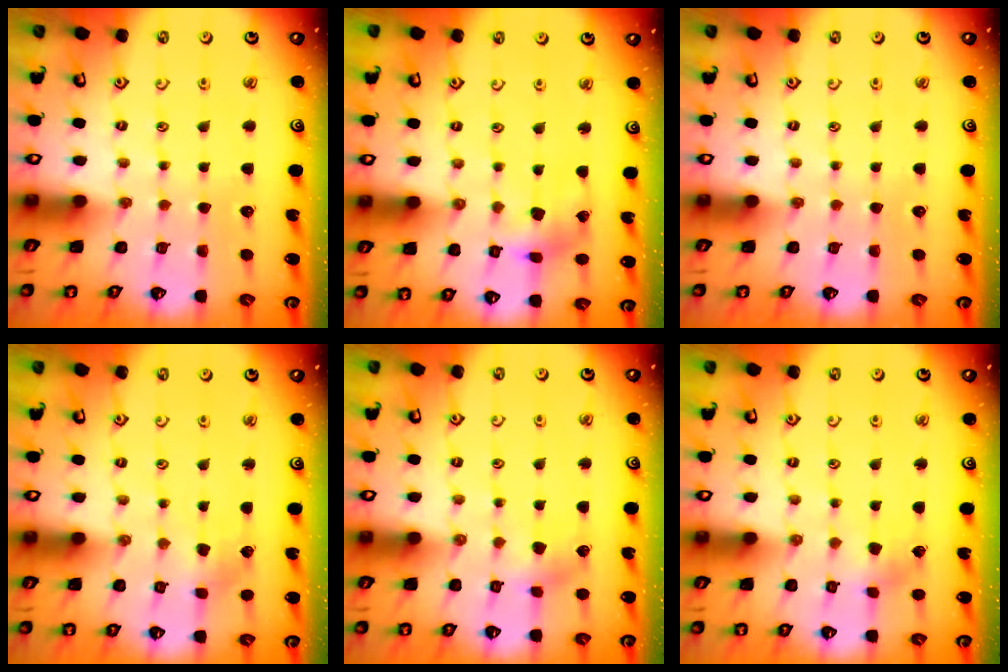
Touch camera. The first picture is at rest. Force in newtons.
{"total": 7.7, "press": 7.7, "slide": 0.9}
{"total": 0.0}
{"total": 2.7, "press": 2.7, "slide": 0.4}
{"total": 3.4, "press": 3.4, "slide": 0.4}
{"total": 2.5, "press": 2.4, "slide": 0.7}